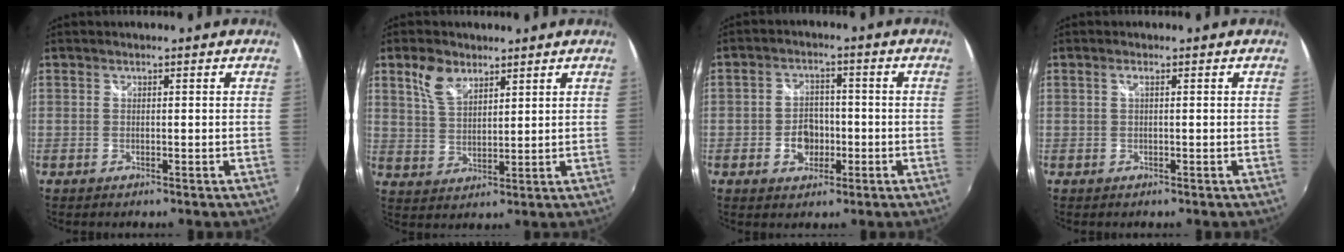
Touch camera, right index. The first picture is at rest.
{"total": 6.5, "force": [4.1, 3.5, 3.7], "torque": [-0.071, 0.010, 0.082]}
{"total": 5.6, "force": [-1.7, 4.4, 3.0], "torque": [-0.060, 0.010, -0.022]}
{"total": 0.8, "force": [0.2, -0.1, 0.8], "torque": [-0.015, 0.003, 0.001]}